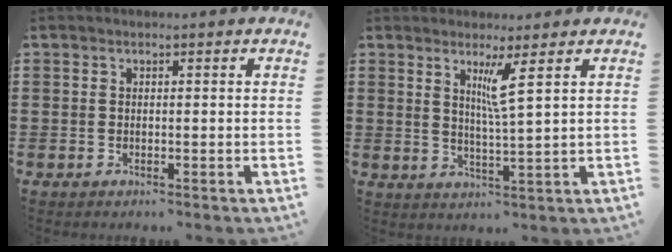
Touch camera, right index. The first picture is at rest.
{"total": 4.3, "force": [2.3, -0.5, 3.6], "torque": [-0.071, -0.010, 0.035]}